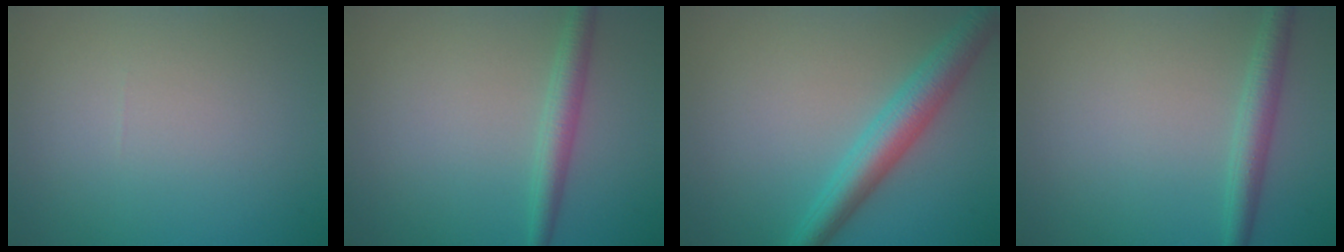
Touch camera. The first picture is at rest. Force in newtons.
{"total": 2.5, "press": 2.5, "slide": 0.0}
{"total": 4.8, "press": 4.8, "slide": 0.1}
{"total": 2.5, "press": 2.5, "slide": 0.1}